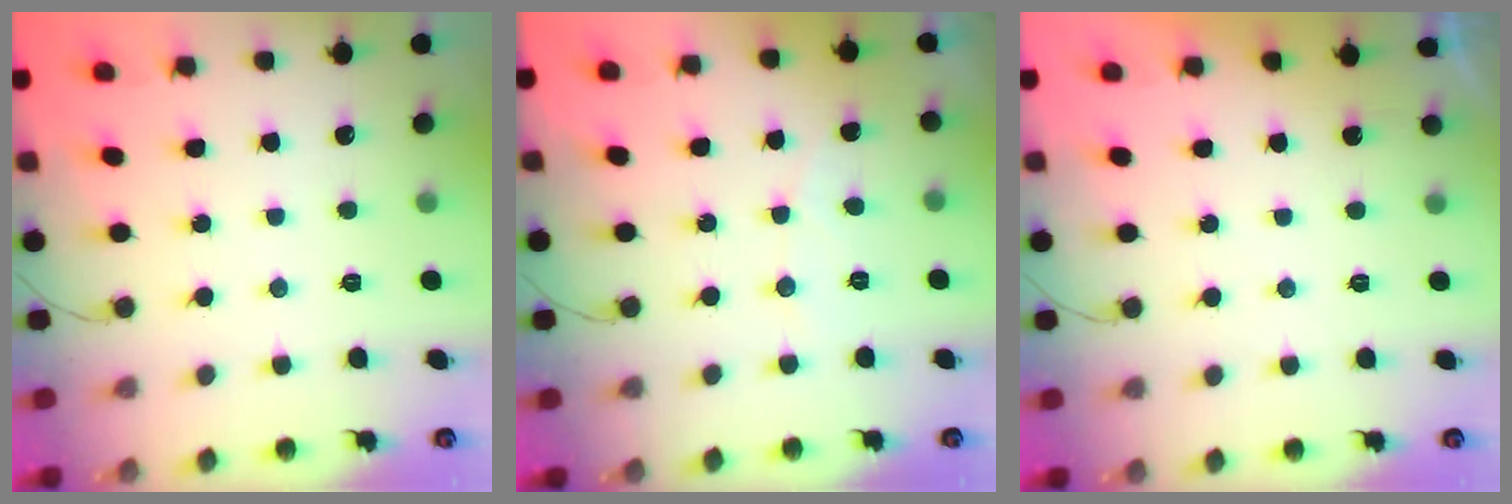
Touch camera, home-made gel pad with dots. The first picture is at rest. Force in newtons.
{"total": 3.2, "press": 3.2, "slide": 0.1}
{"total": 1.0, "press": 0.9, "slide": 0.3}